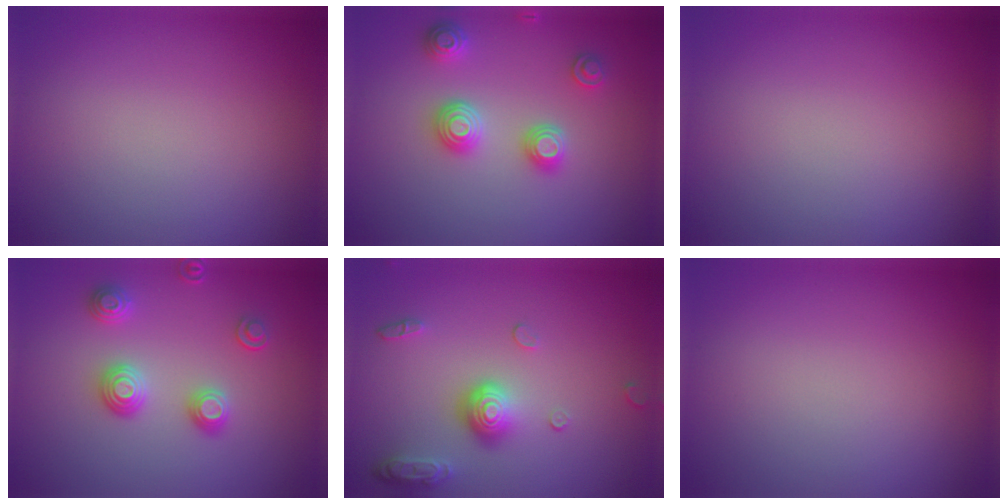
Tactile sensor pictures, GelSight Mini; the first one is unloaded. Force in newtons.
{"total": 3.1, "press": 3.0, "slide": 0.4}
{"total": 0.0}
{"total": 3.0, "press": 2.6, "slide": 1.3}
{"total": 3.8, "press": 2.9, "slide": 2.4}
{"total": 0.0}